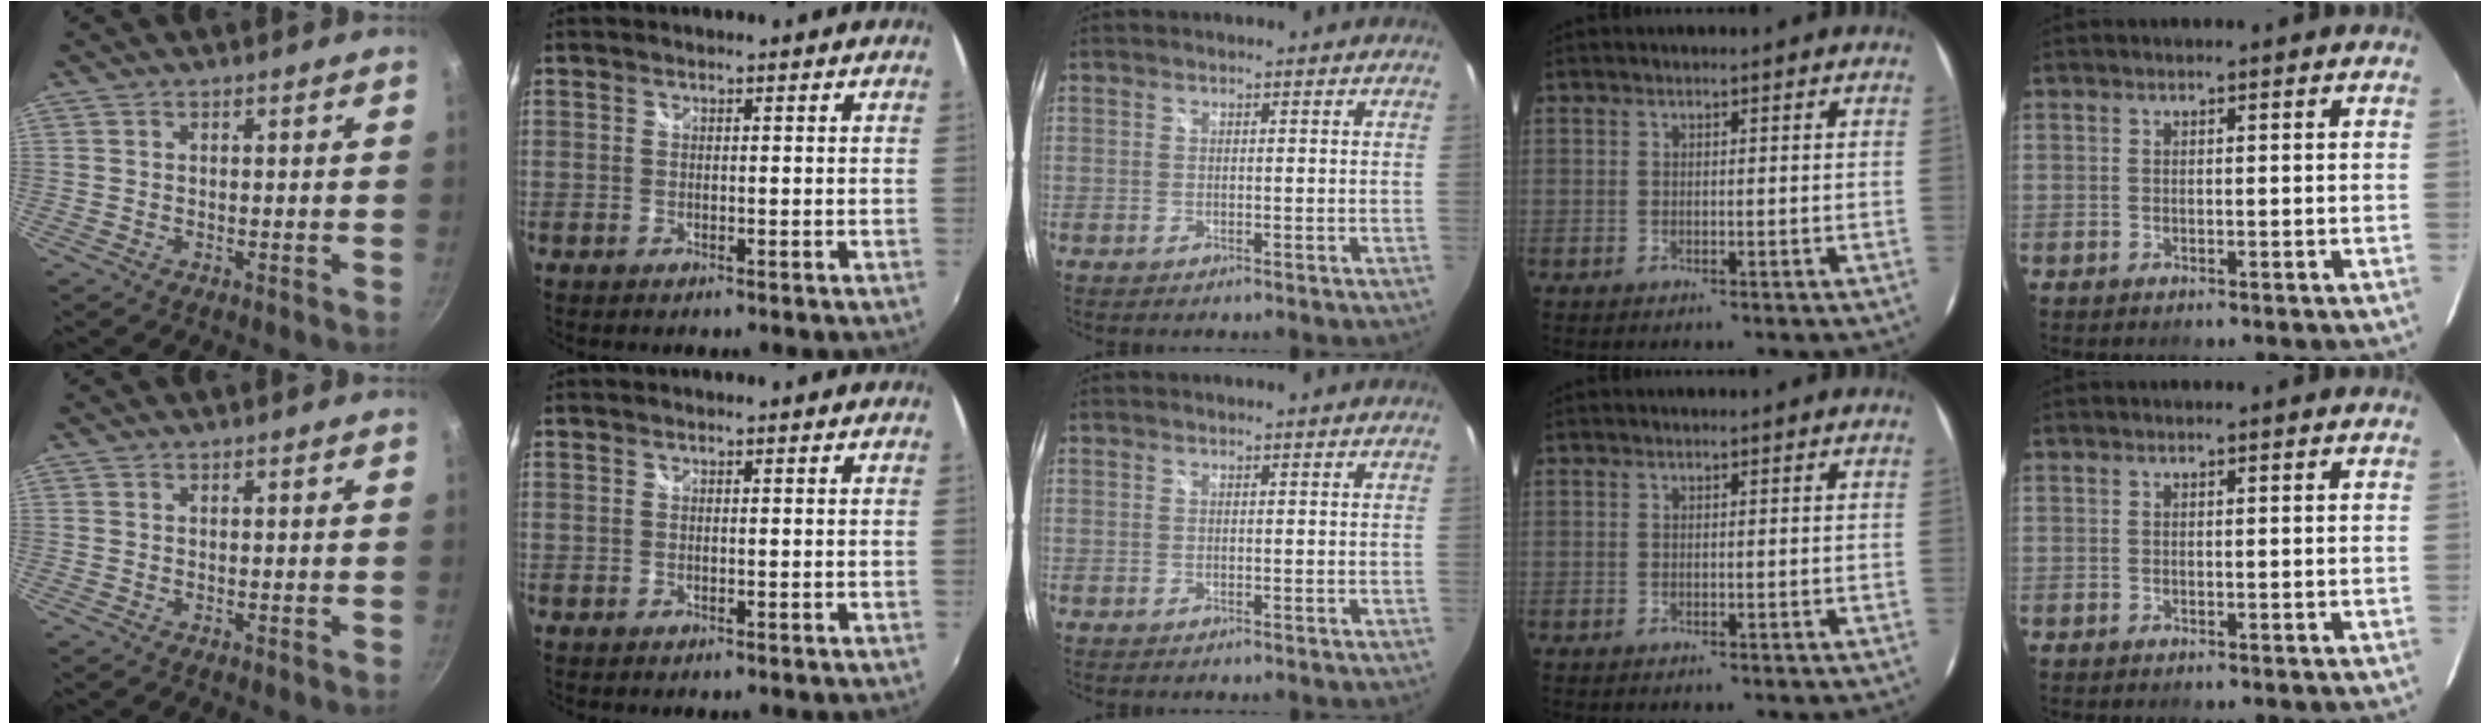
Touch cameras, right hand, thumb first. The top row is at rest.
{}